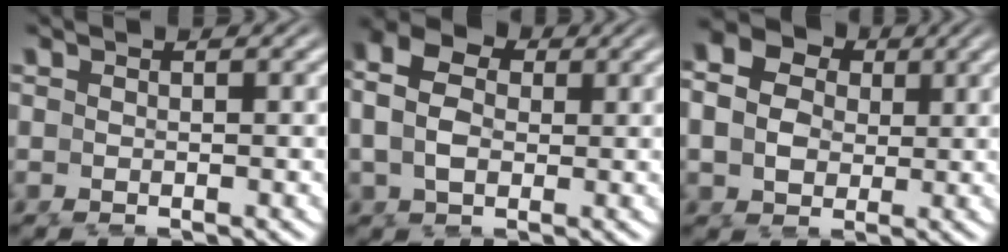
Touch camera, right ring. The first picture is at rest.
{"total": 6.6, "force": [1.3, 5.1, 4.0], "torque": [-0.082, 0.001, 0.015]}
{"total": 11.0, "force": [2.7, 9.1, 5.5], "torque": [-0.103, 0.004, 0.030]}